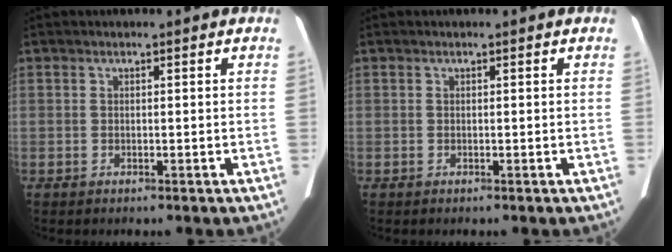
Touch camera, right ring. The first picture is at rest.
{"total": 0.0}